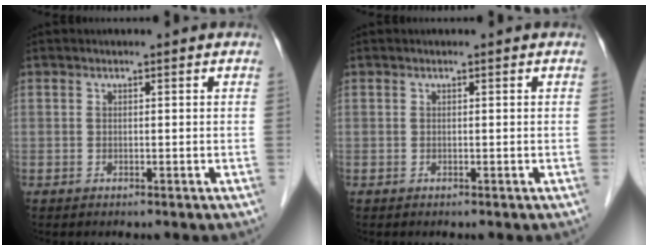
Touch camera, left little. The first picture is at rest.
{"total": 0.0}